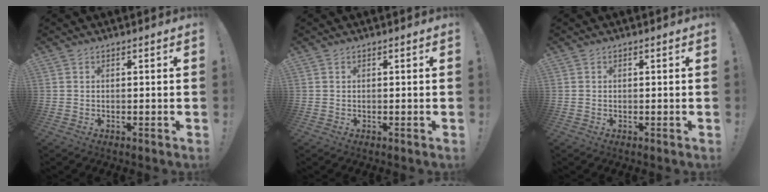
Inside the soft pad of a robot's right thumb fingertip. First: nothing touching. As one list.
[{"total": 0.0}, {"total": 0.0}]